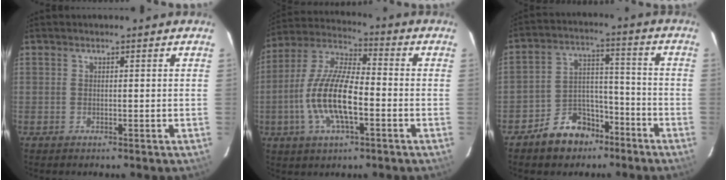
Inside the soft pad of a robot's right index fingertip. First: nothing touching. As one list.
[{"total": 14.6, "force": [-3.9, 4.9, 13.2], "torque": [-0.270, 0.001, -0.077]}, {"total": 10.1, "force": [-7.1, 6.4, 3.3], "torque": [-0.067, 0.035, -0.103]}]